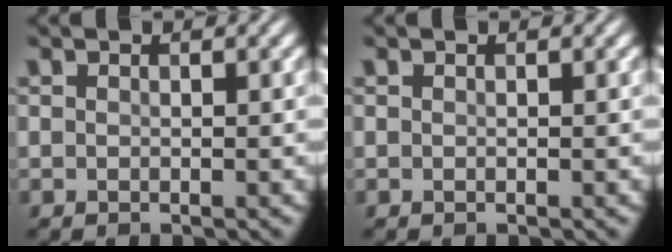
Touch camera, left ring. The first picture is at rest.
{"total": 0.0}